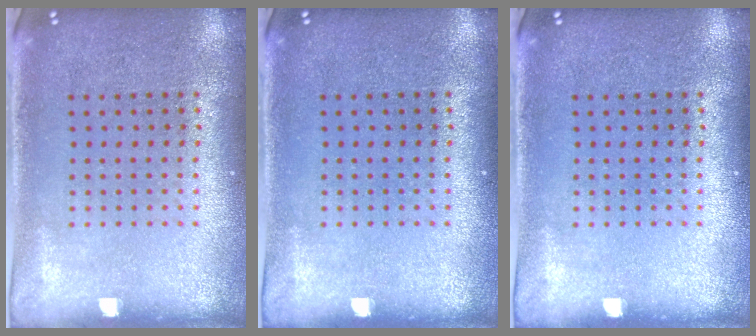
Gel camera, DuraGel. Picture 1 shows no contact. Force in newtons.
{"total": 0.0}
{"total": 0.0}